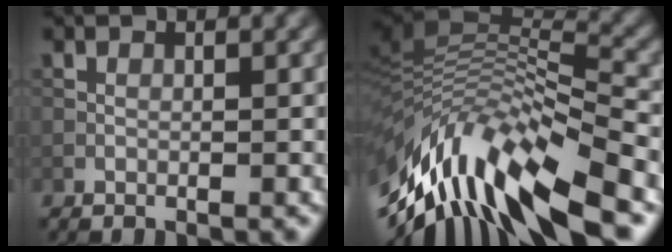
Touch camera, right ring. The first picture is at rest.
{"total": 13.0, "force": [-5.5, 4.6, 10.9], "torque": [-0.211, 0.022, -0.091]}